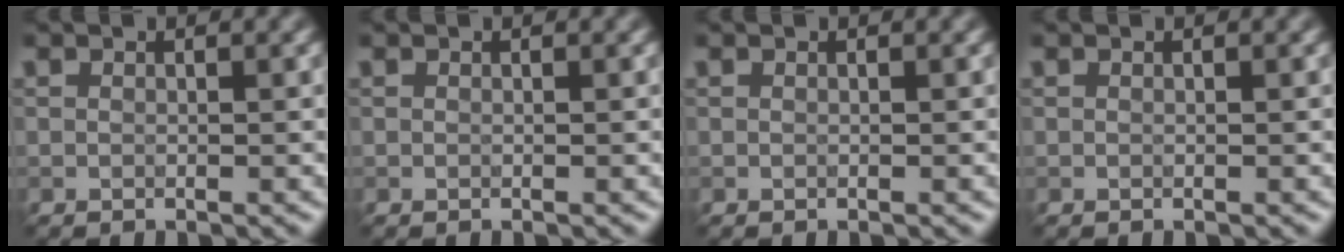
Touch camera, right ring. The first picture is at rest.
{"total": 0.0}
{"total": 0.0}
{"total": 0.0}